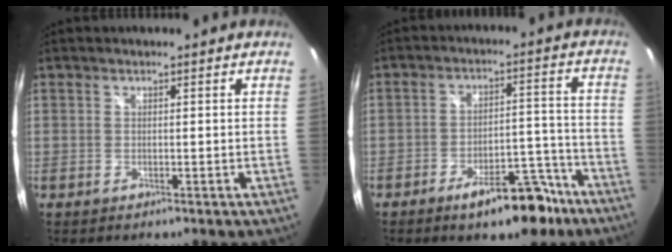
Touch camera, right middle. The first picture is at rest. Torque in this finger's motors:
{"motor_torque": [1.13, -1.01, 0.64, 0.07]}